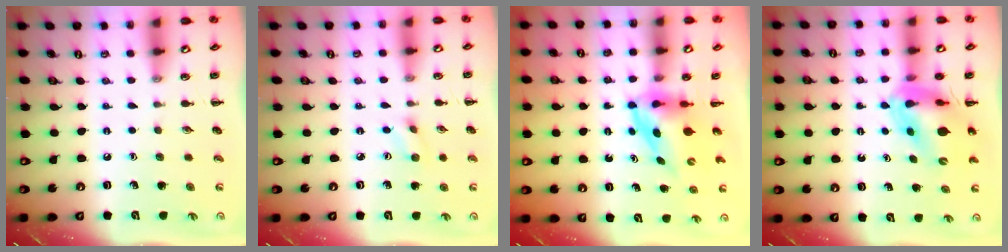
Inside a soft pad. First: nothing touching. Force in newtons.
{"total": 3.4, "press": 3.2, "slide": 1.3}
{"total": 3.8, "press": 3.7, "slide": 0.6}
{"total": 12.0, "press": 11.5, "slide": 3.5}